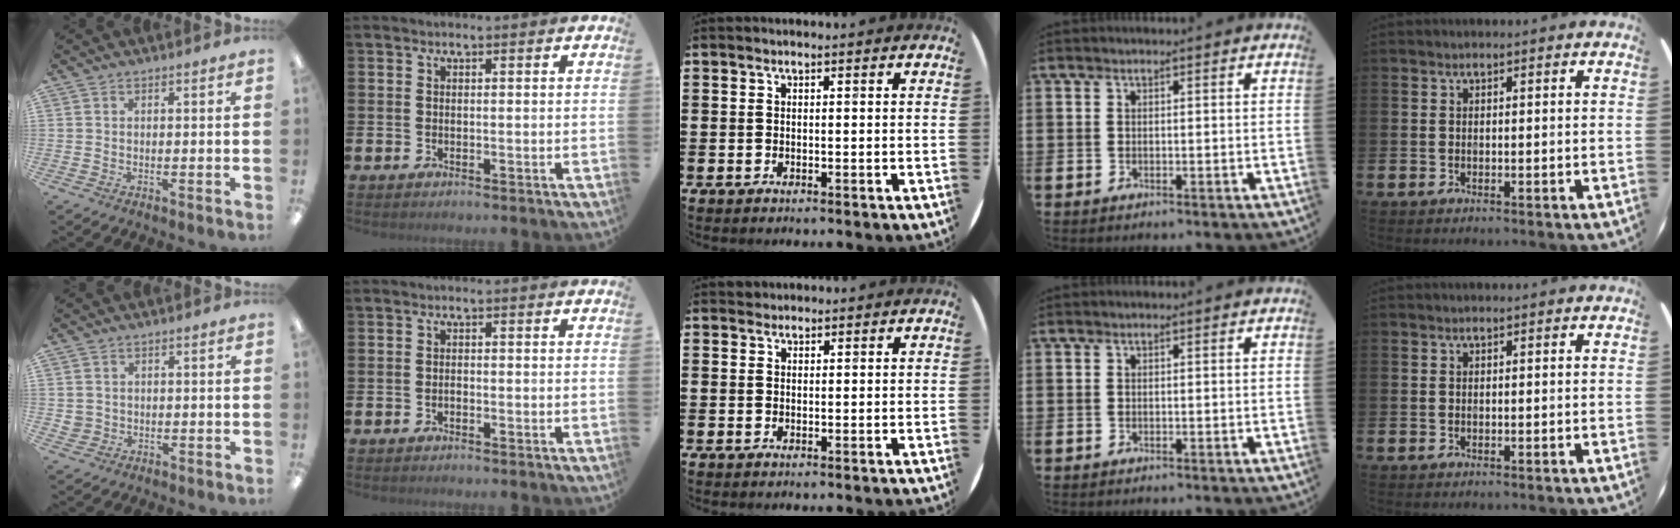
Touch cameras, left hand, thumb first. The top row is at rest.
{"thumb": {"total": 2.2, "force": [0.0, 2.2, 0.1], "torque": [-0.005, 0.003, -0.002]}, "index": {"total": 0.6, "force": [-0.4, 0.3, 0.3], "torque": [-0.010, -0.001, -0.008]}, "middle": {"total": 0.8, "force": [0.7, 0.3, -0.2], "torque": [0.002, 0.004, 0.014]}}